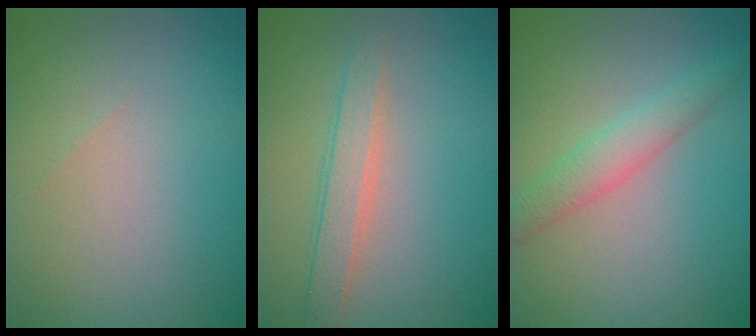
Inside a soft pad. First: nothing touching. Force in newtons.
{"total": 2.5, "press": 2.5, "slide": 0.1}
{"total": 2.5, "press": 2.5, "slide": 0.1}